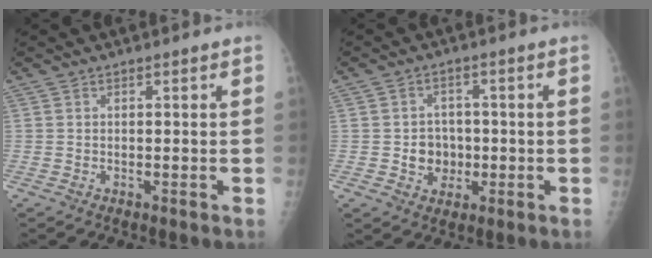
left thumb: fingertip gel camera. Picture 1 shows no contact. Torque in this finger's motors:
{"motor_torque": [-0.04, 0.05, 0.18, -0.10, 0.00]}